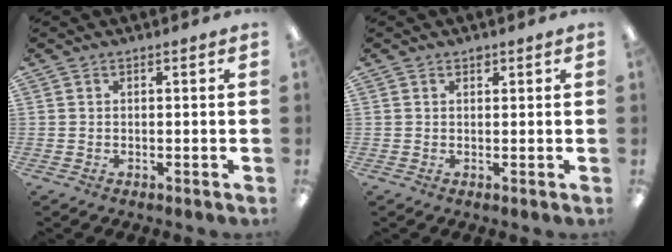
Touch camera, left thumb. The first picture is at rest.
{"total": 1.3, "force": [0.9, 0.8, 0.6], "torque": [-0.004, -0.002, 0.016]}